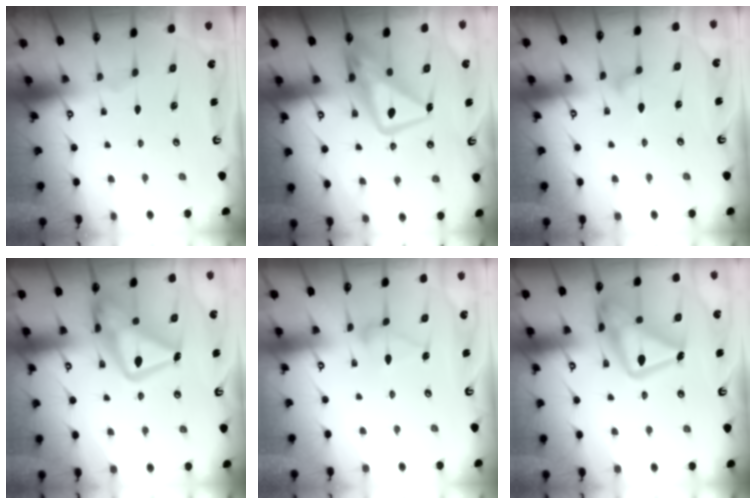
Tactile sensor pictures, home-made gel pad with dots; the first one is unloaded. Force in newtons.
{"total": 13.2, "press": 13.1, "slide": 1.4}
{"total": 9.4, "press": 9.4, "slide": 0.5}
{"total": 20.2, "press": 20.1, "slide": 1.9}
{"total": 8.2, "press": 8.2, "slide": 0.3}
{"total": 20.3, "press": 20.3, "slide": 1.4}